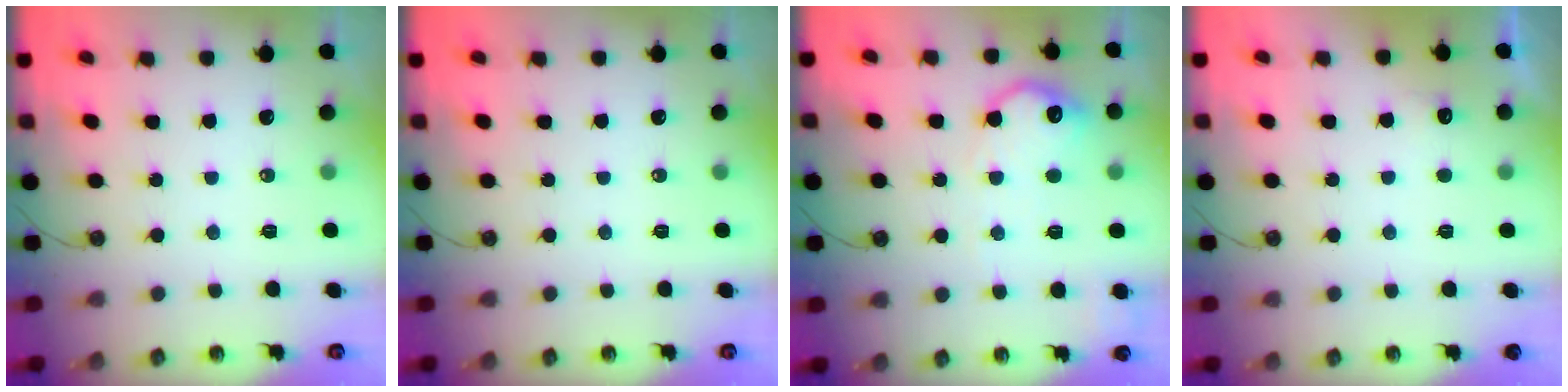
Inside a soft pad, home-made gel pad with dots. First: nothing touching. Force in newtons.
{"total": 0.0}
{"total": 12.7, "press": 12.7, "slide": 0.5}
{"total": 4.2, "press": 4.0, "slide": 1.1}